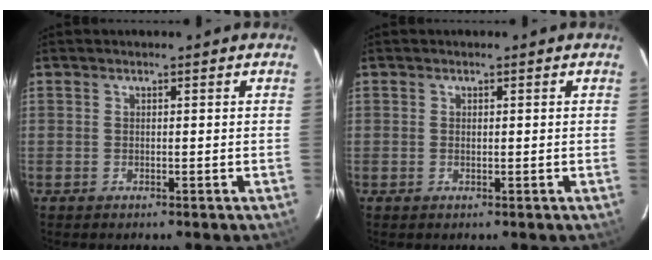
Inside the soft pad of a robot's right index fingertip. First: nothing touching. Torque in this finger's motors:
{"motor_torque": [-0.19, 0.16, -0.05, -0.03]}